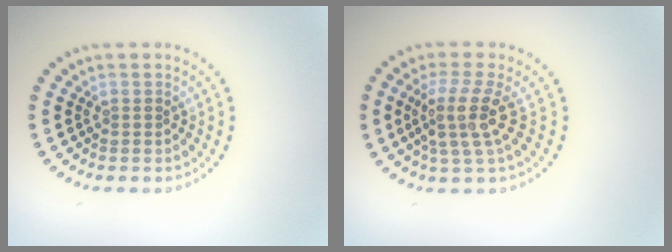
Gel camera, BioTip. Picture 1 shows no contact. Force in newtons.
{"total": 3.7, "press": 2.7, "slide": 2.5}